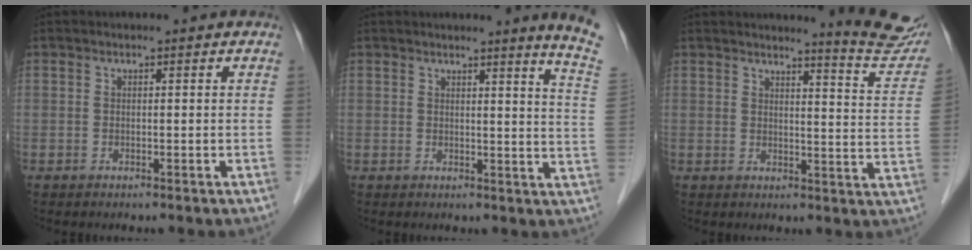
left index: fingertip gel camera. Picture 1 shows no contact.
{"total": 7.2, "force": [6.2, -1.9, 3.2], "torque": [-0.035, -0.069, 0.045]}
{"total": 9.9, "force": [9.7, -0.5, 2.2], "torque": [-0.018, -0.067, 0.096]}